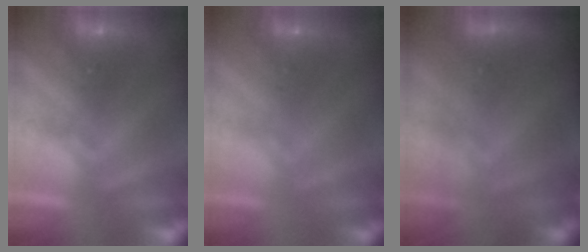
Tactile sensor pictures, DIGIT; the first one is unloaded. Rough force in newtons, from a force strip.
{"total": 2.0}
{"total": 5.6}